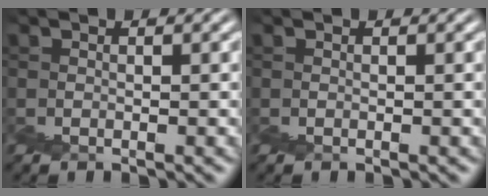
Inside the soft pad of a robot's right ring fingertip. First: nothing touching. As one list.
[{"total": 0.0}]